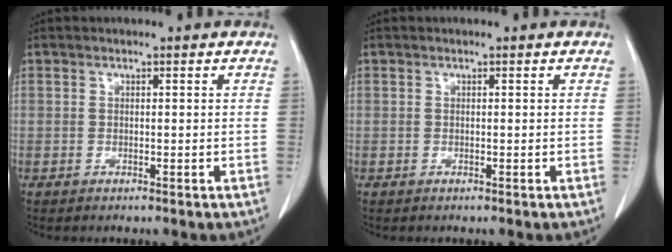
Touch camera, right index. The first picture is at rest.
{"total": 0.0}